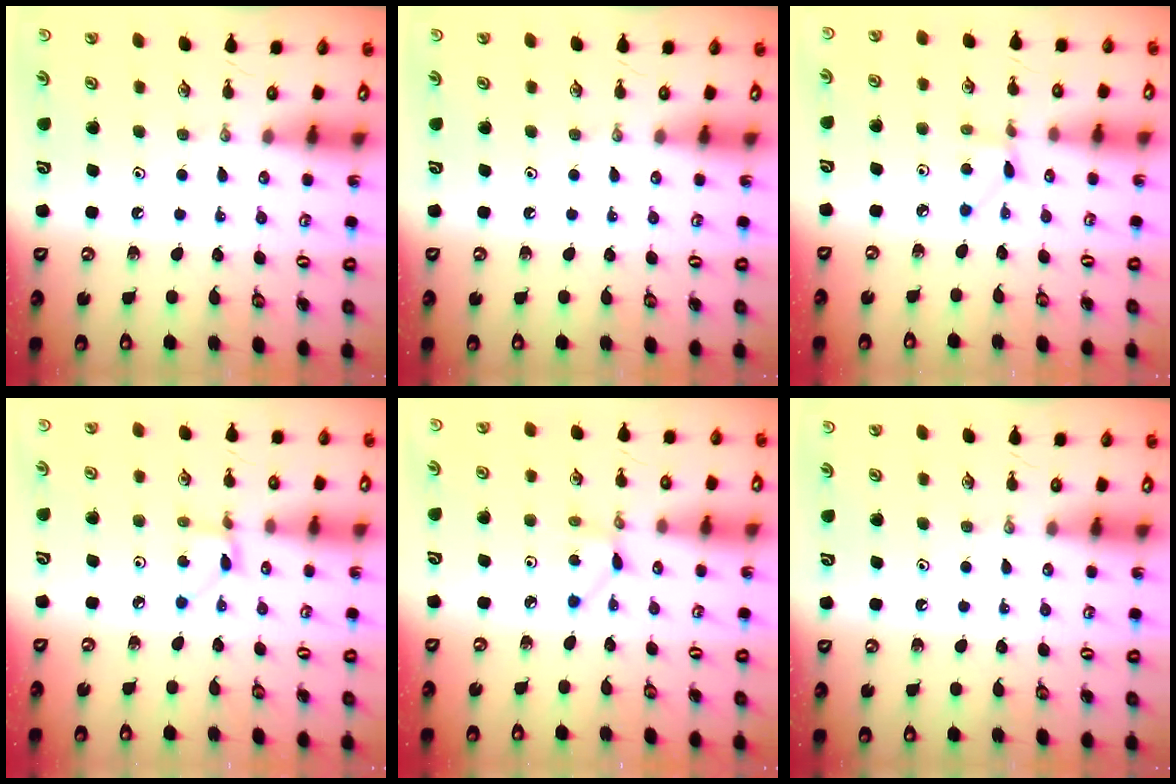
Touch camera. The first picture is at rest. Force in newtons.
{"total": 0.0}
{"total": 2.7, "press": 2.7, "slide": 0.3}
{"total": 2.1, "press": 2.0, "slide": 0.2}
{"total": 2.3, "press": 2.3, "slide": 0.0}
{"total": 0.0}